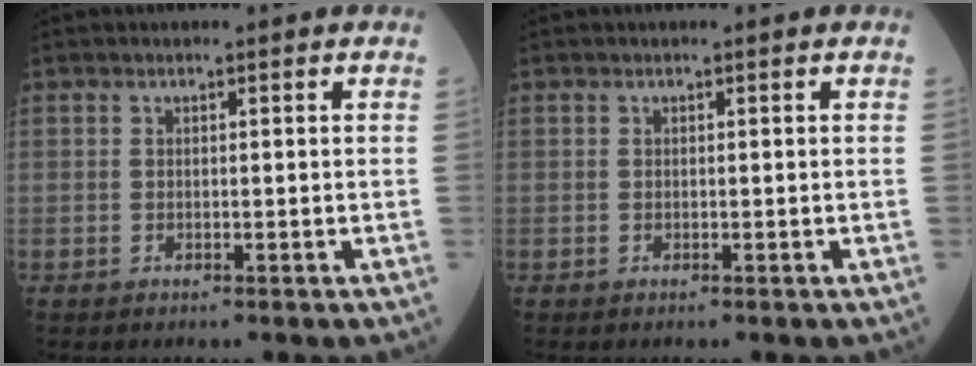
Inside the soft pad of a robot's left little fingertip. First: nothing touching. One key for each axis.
{"total": 0.0}